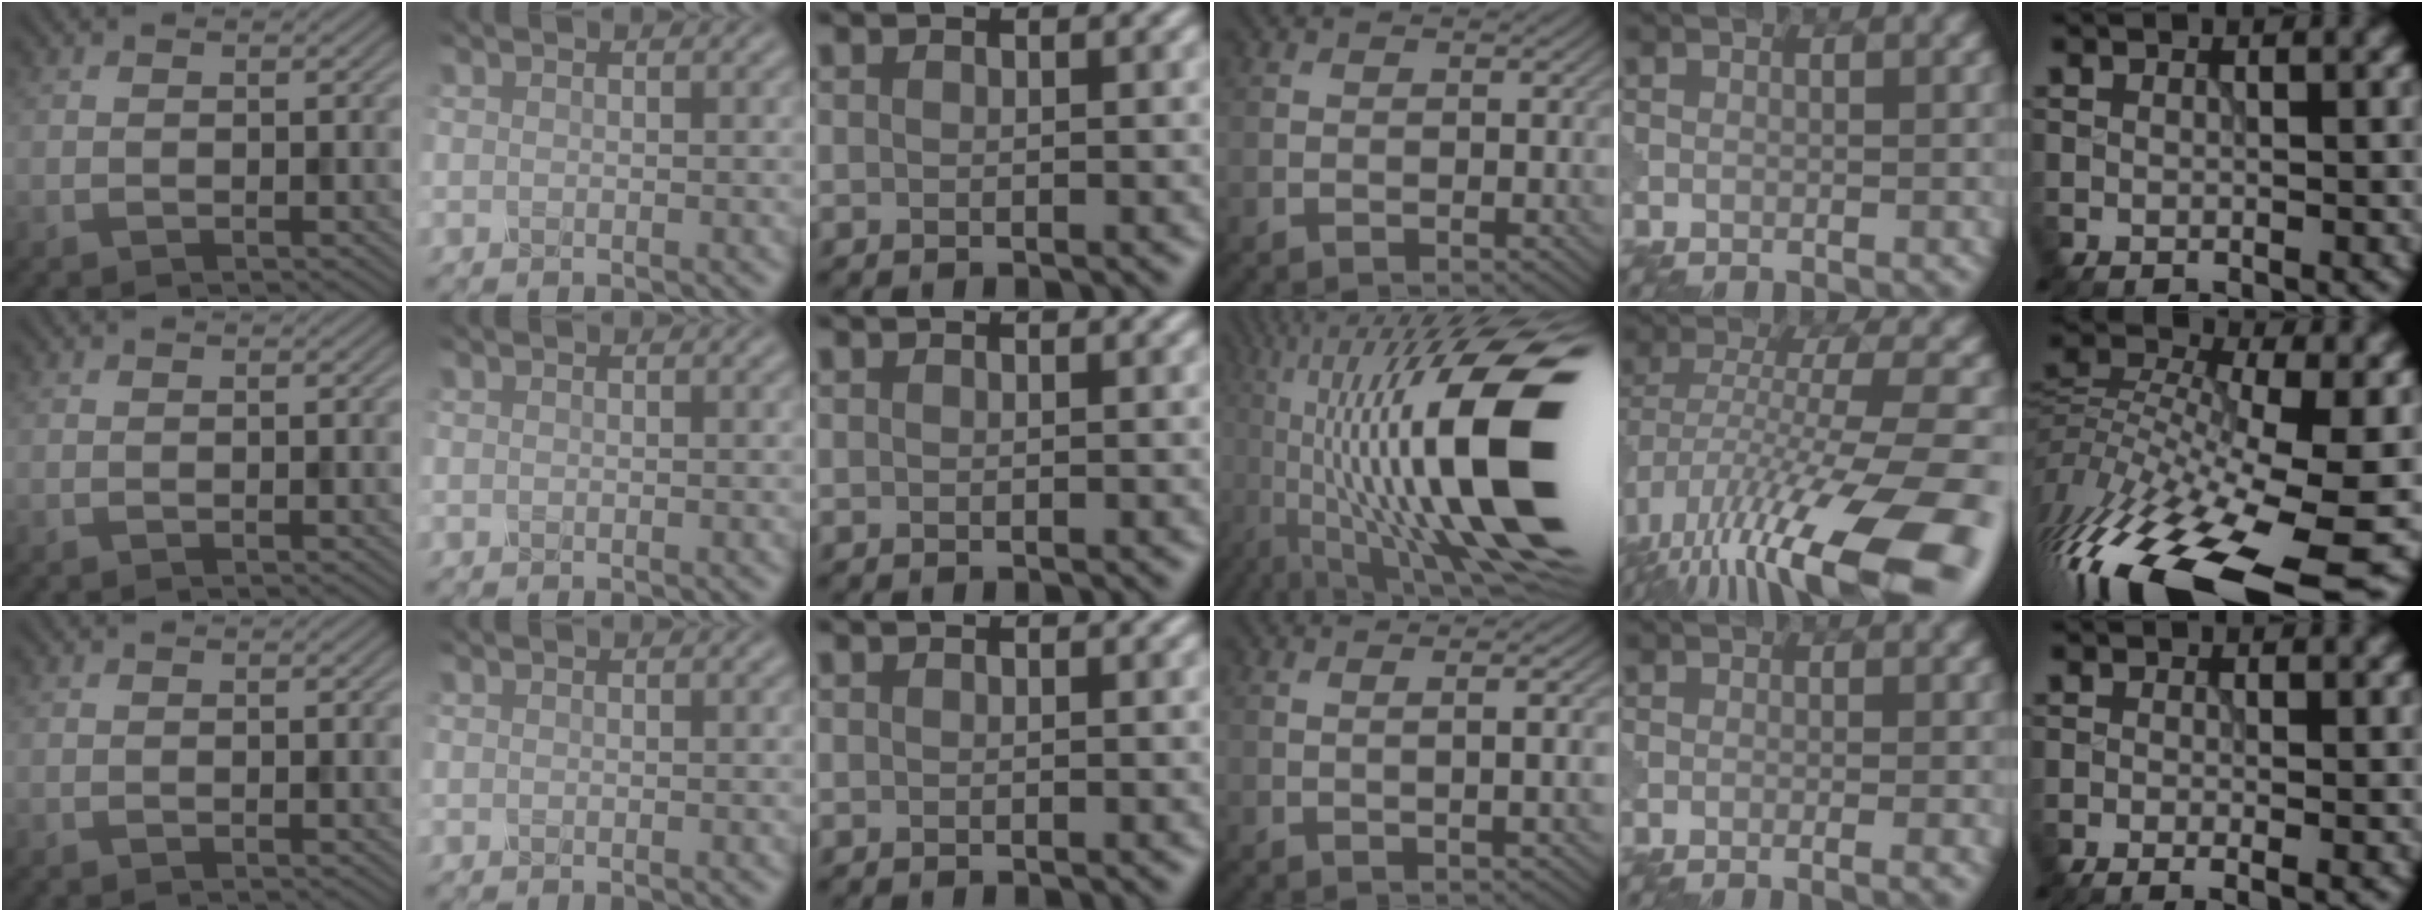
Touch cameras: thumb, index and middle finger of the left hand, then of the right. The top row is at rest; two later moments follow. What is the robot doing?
{"motion": "shake", "object": "plastic piggy bank"}